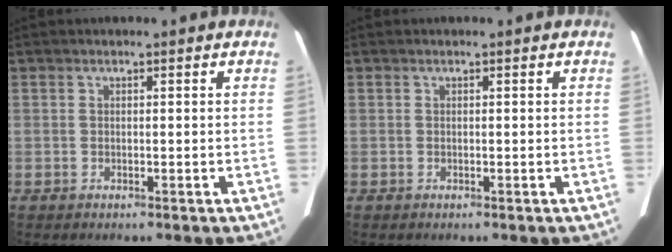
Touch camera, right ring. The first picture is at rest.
{"total": 0.0}